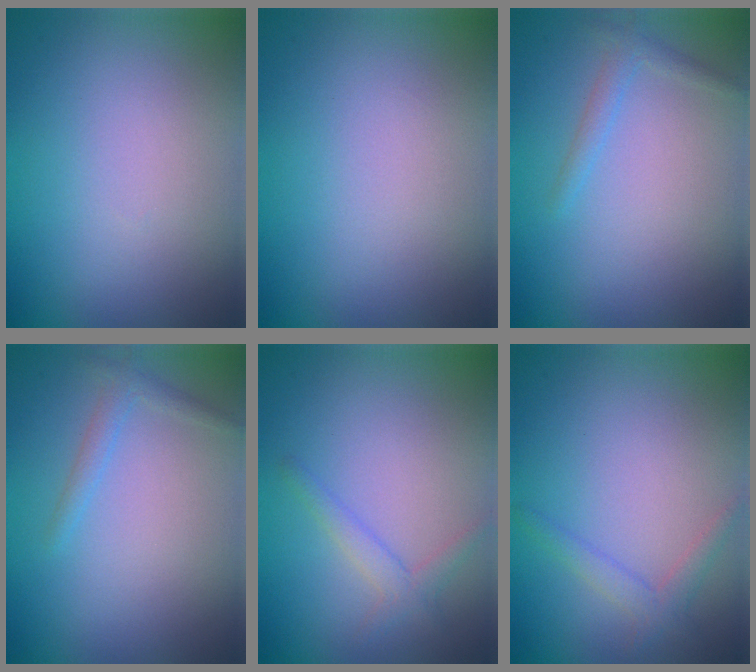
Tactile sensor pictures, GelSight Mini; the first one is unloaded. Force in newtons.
{"total": 0.0}
{"total": 1.3, "press": 1.3, "slide": 0.1}
{"total": 1.3, "press": 1.3, "slide": 0.1}
{"total": 1.7, "press": 1.7, "slide": 0.1}
{"total": 1.8, "press": 1.8, "slide": 0.1}